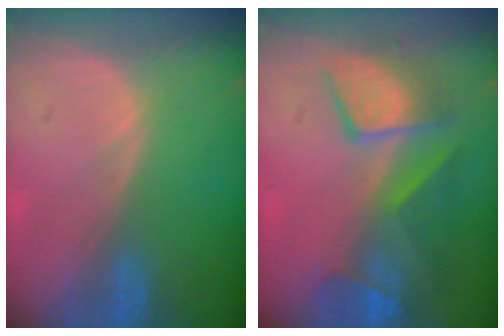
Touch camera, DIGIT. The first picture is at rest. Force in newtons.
{"total": 9.5, "press": 8.4, "slide": 4.5}